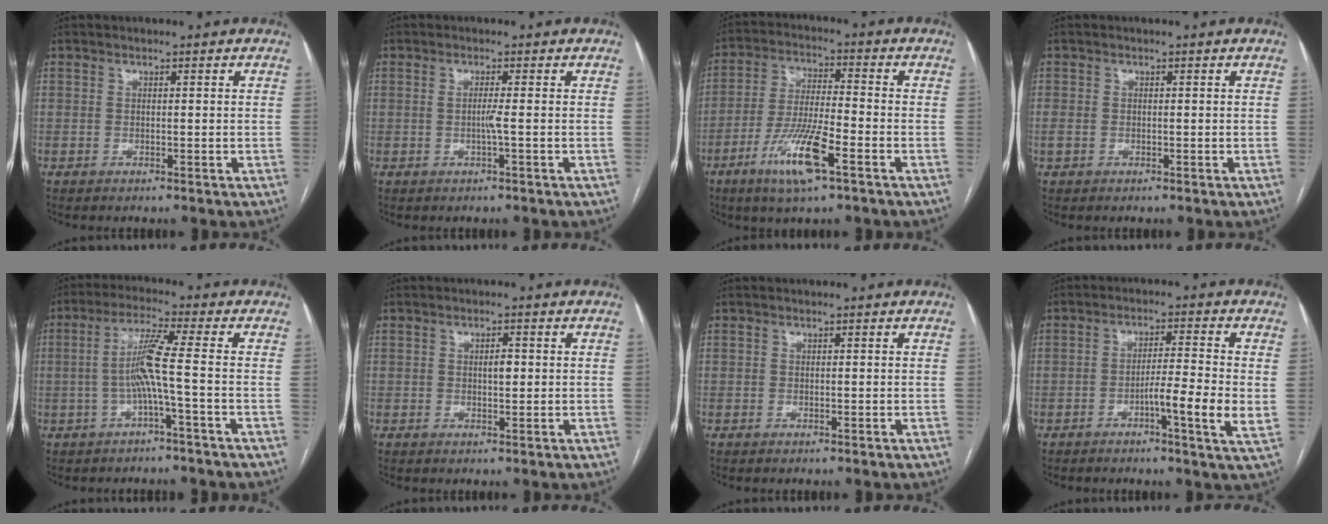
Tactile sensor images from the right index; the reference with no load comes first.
{"total": 1.5, "force": [-0.3, -0.4, 1.5], "torque": [-0.027, 0.000, -0.008]}
{"total": 10.8, "force": [-5.5, 1.3, 9.2], "torque": [-0.182, -0.013, -0.102]}
{"total": 1.8, "force": [-0.5, 1.3, 1.2], "torque": [-0.039, 0.008, -0.003]}
{"total": 6.2, "force": [-1.3, -1.2, 6.0], "torque": [-0.119, 0.016, -0.023]}
{"total": 1.8, "force": [0.2, 0.6, 1.7], "torque": [-0.030, 0.001, 0.005]}
{"total": 0.0}
{"total": 7.4, "force": [-1.7, -0.4, 7.2], "torque": [-0.116, -0.009, -0.033]}